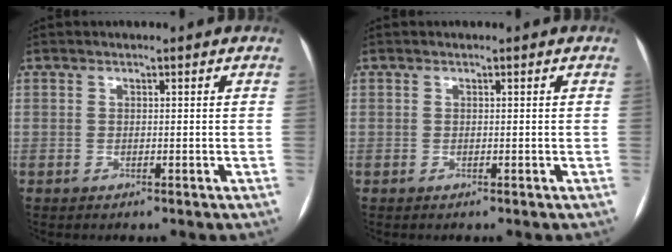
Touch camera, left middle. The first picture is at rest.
{"total": 0.0}